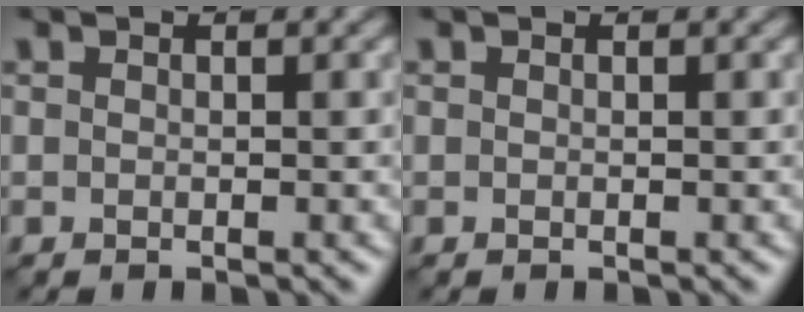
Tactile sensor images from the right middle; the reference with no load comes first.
{"total": 0.0}